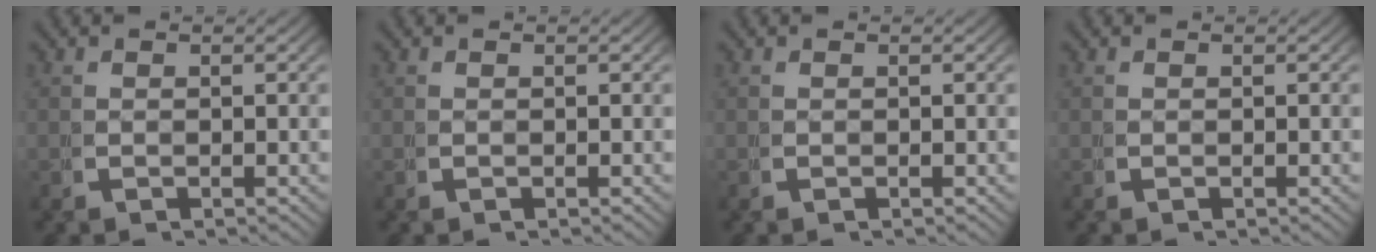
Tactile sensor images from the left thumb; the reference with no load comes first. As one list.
[{"total": 0.0}, {"total": 0.0}, {"total": 0.0}]